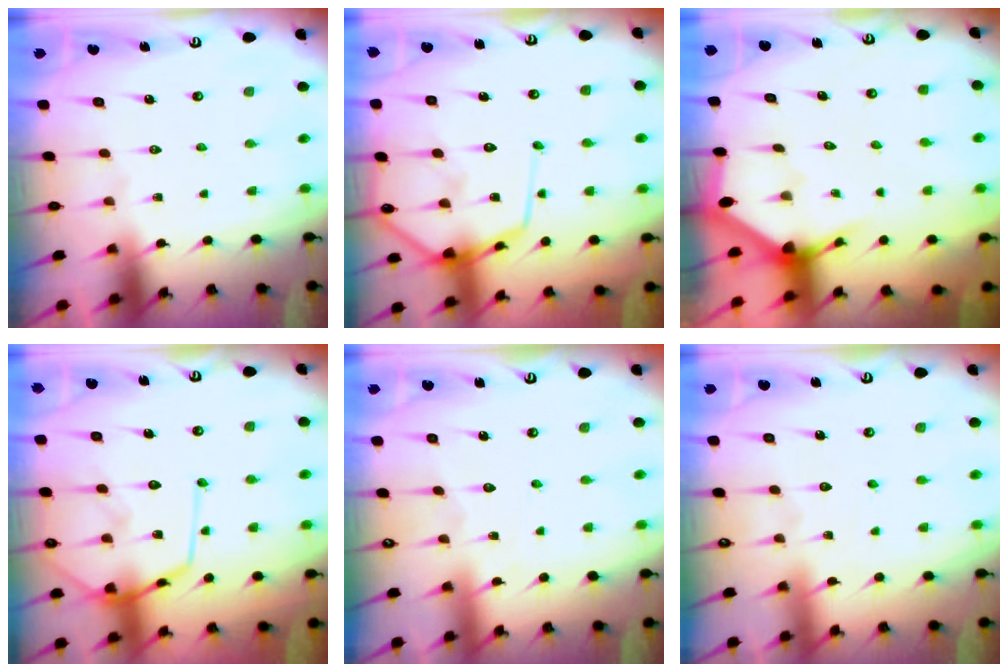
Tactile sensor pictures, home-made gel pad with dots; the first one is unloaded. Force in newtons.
{"total": 14.3, "press": 14.2, "slide": 1.4}
{"total": 2.9, "press": 2.9, "slide": 0.2}
{"total": 14.1, "press": 14.1, "slide": 1.3}
{"total": 5.0, "press": 5.0, "slide": 0.1}
{"total": 4.0, "press": 4.0, "slide": 0.4}